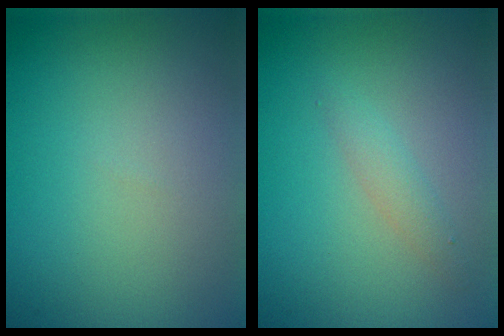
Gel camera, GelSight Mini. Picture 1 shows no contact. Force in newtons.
{"total": 1.3, "press": 1.3, "slide": 0.0}